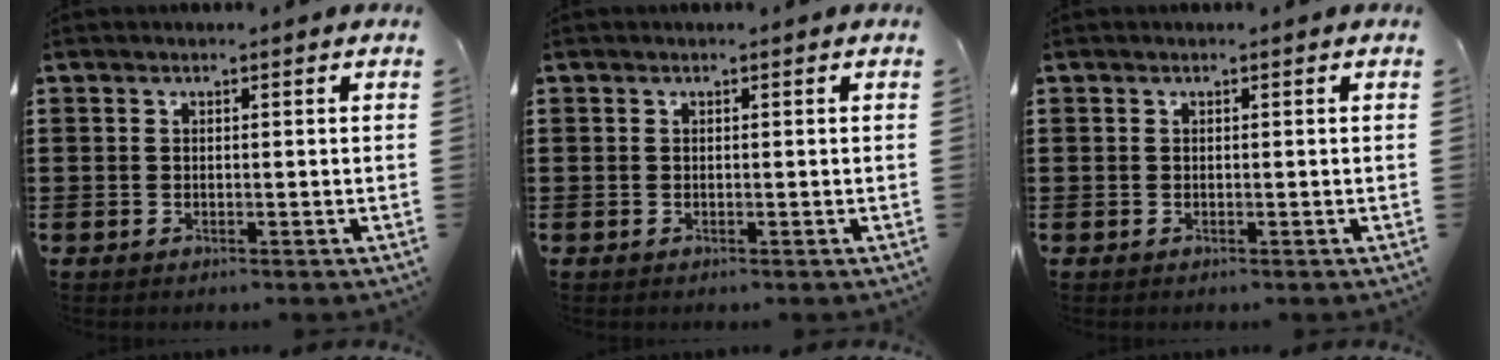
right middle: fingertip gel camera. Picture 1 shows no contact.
{"total": 0.0}
{"total": 0.0}